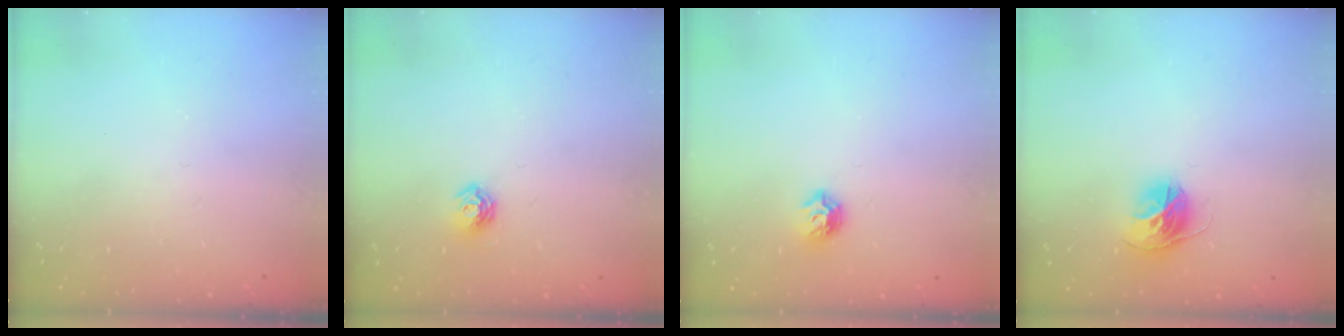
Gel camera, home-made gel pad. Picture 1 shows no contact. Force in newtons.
{"total": 5.2, "press": 5.2, "slide": 0.5}
{"total": 6.5, "press": 6.5, "slide": 0.9}
{"total": 11.2, "press": 11.2, "slide": 1.1}